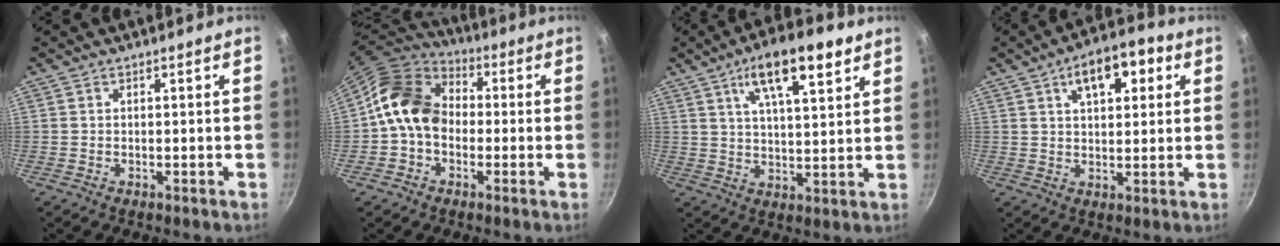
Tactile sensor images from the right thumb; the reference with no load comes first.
{"total": 13.5, "force": [-0.3, 10.6, 8.4], "torque": [-0.111, 0.029, -0.029]}
{"total": 13.5, "force": [7.1, 4.5, 10.5], "torque": [-0.151, -0.017, 0.114]}
{"total": 11.0, "force": [4.3, 5.6, 8.5], "torque": [-0.100, 0.004, 0.059]}